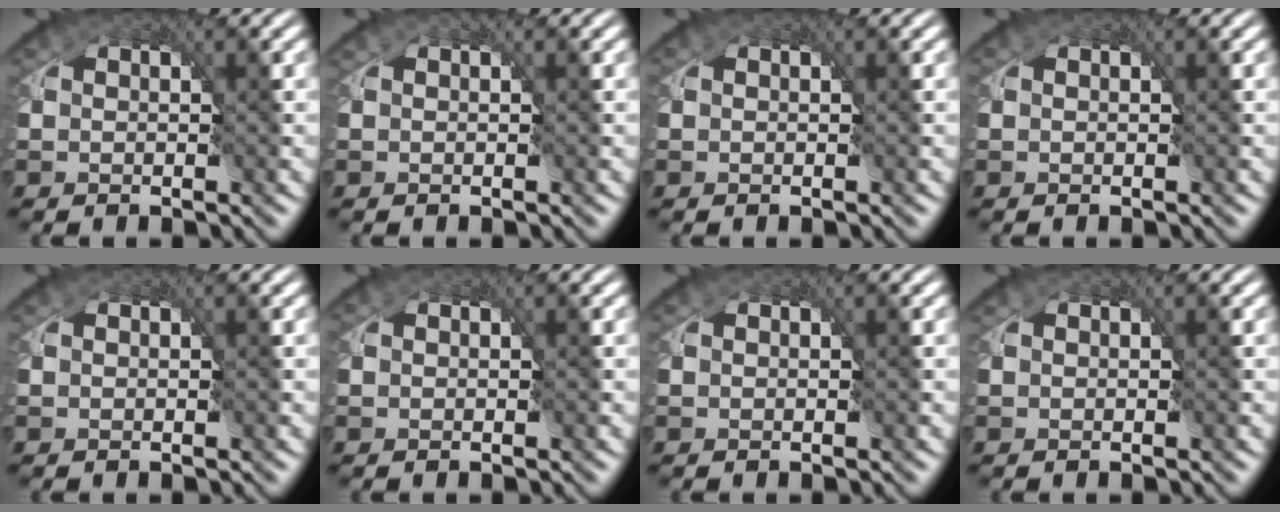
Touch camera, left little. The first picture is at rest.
{"total": 0.6, "force": [0.1, 0.4, 0.5], "torque": [-0.012, -0.001, 0.002]}
{"total": 0.0}
{"total": 0.0}
{"total": 0.0}
{"total": 0.0}
{"total": 0.0}
{"total": 0.0}